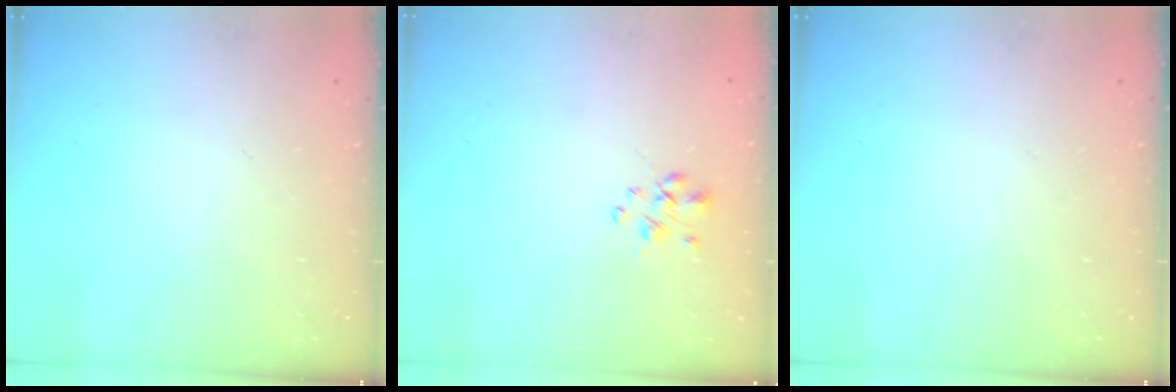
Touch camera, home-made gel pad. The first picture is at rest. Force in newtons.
{"total": 2.5, "press": 2.4, "slide": 0.5}
{"total": 0.0}